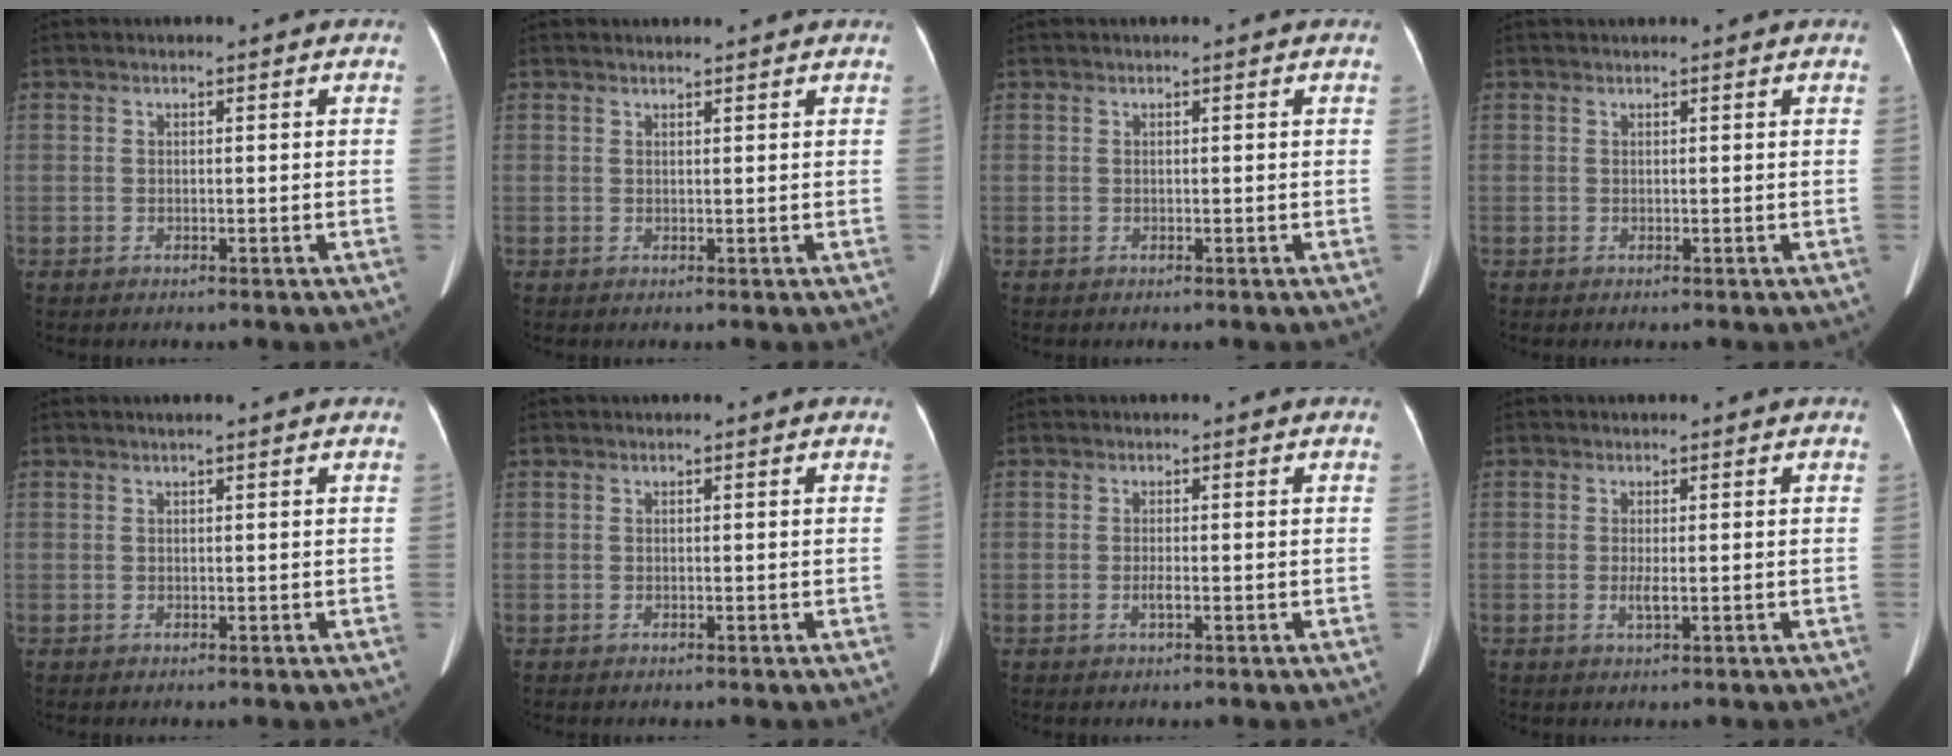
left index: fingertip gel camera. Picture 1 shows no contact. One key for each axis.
{"total": 2.6, "fx": 2.6, "fy": 0.3, "fz": 0.5, "tx": -0.011, "ty": 0.015, "tz": 0.033}
{"total": 1.5, "fx": 1.4, "fy": 0.1, "fz": 0.7, "tx": -0.009, "ty": 0.022, "tz": 0.020}
{"total": 3.0, "fx": 2.9, "fy": 0.1, "fz": 0.8, "tx": -0.009, "ty": 0.028, "tz": 0.039}
{"total": 1.2, "fx": 1.0, "fy": -0.1, "fz": 0.7, "tx": -0.013, "ty": 0.013, "tz": 0.020}
{"total": 0.0}
{"total": 0.9, "fx": -0.3, "fy": 0.0, "fz": 0.9, "tx": -0.021, "ty": -0.002, "tz": -0.005}
{"total": 1.4, "fx": -0.1, "fy": 0.2, "fz": 1.4, "tx": -0.032, "ty": -0.003, "tz": 0.000}